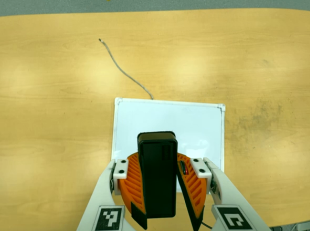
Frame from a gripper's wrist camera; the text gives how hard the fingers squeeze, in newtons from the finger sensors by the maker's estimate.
{"total": 8.9, "left": 9.2, "right": 8.7}